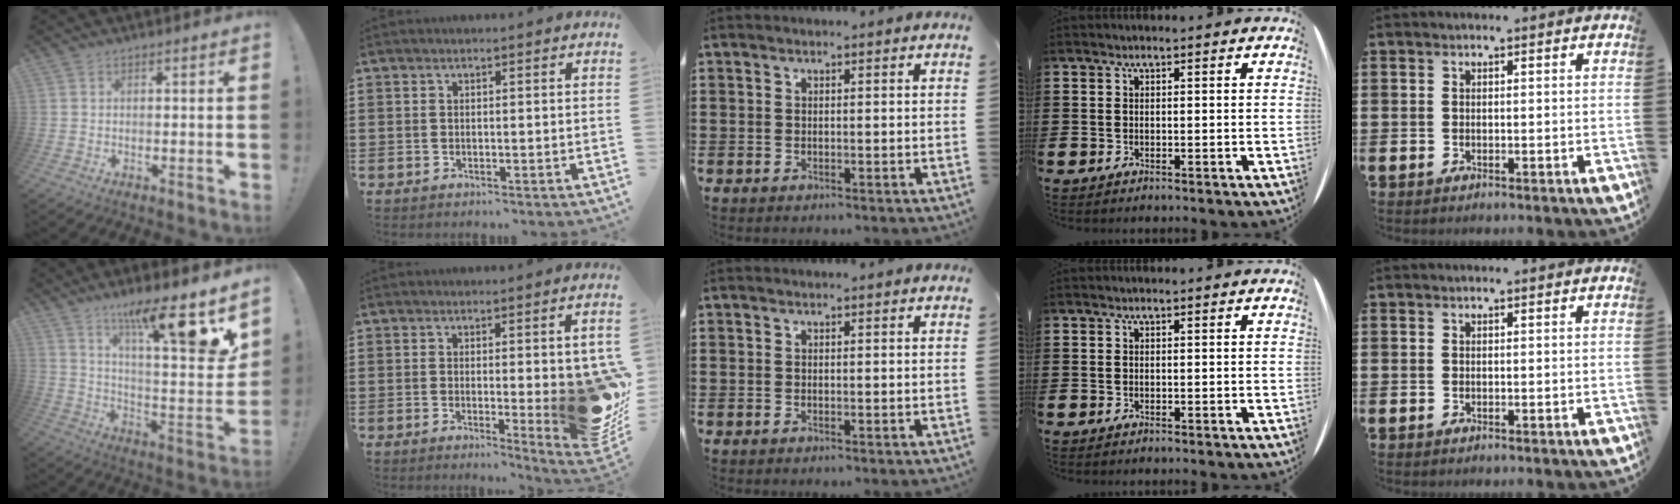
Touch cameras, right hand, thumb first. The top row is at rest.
{"thumb": {"total": 16.3, "force": [10.9, 0.6, 12.2], "torque": [-0.197, -0.087, 0.160]}, "index": {"total": 9.2, "force": [-0.3, 2.5, 8.9], "torque": [-0.101, -0.021, 0.003]}}